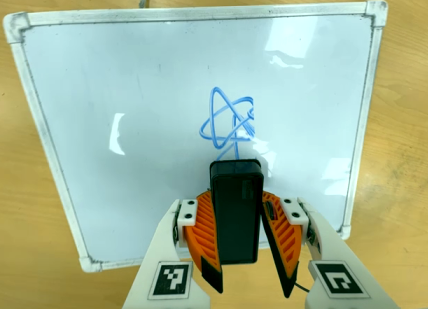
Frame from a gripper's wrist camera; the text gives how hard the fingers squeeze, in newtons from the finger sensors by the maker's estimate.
{"total": 7.9, "left": 8.4, "right": 7.5}